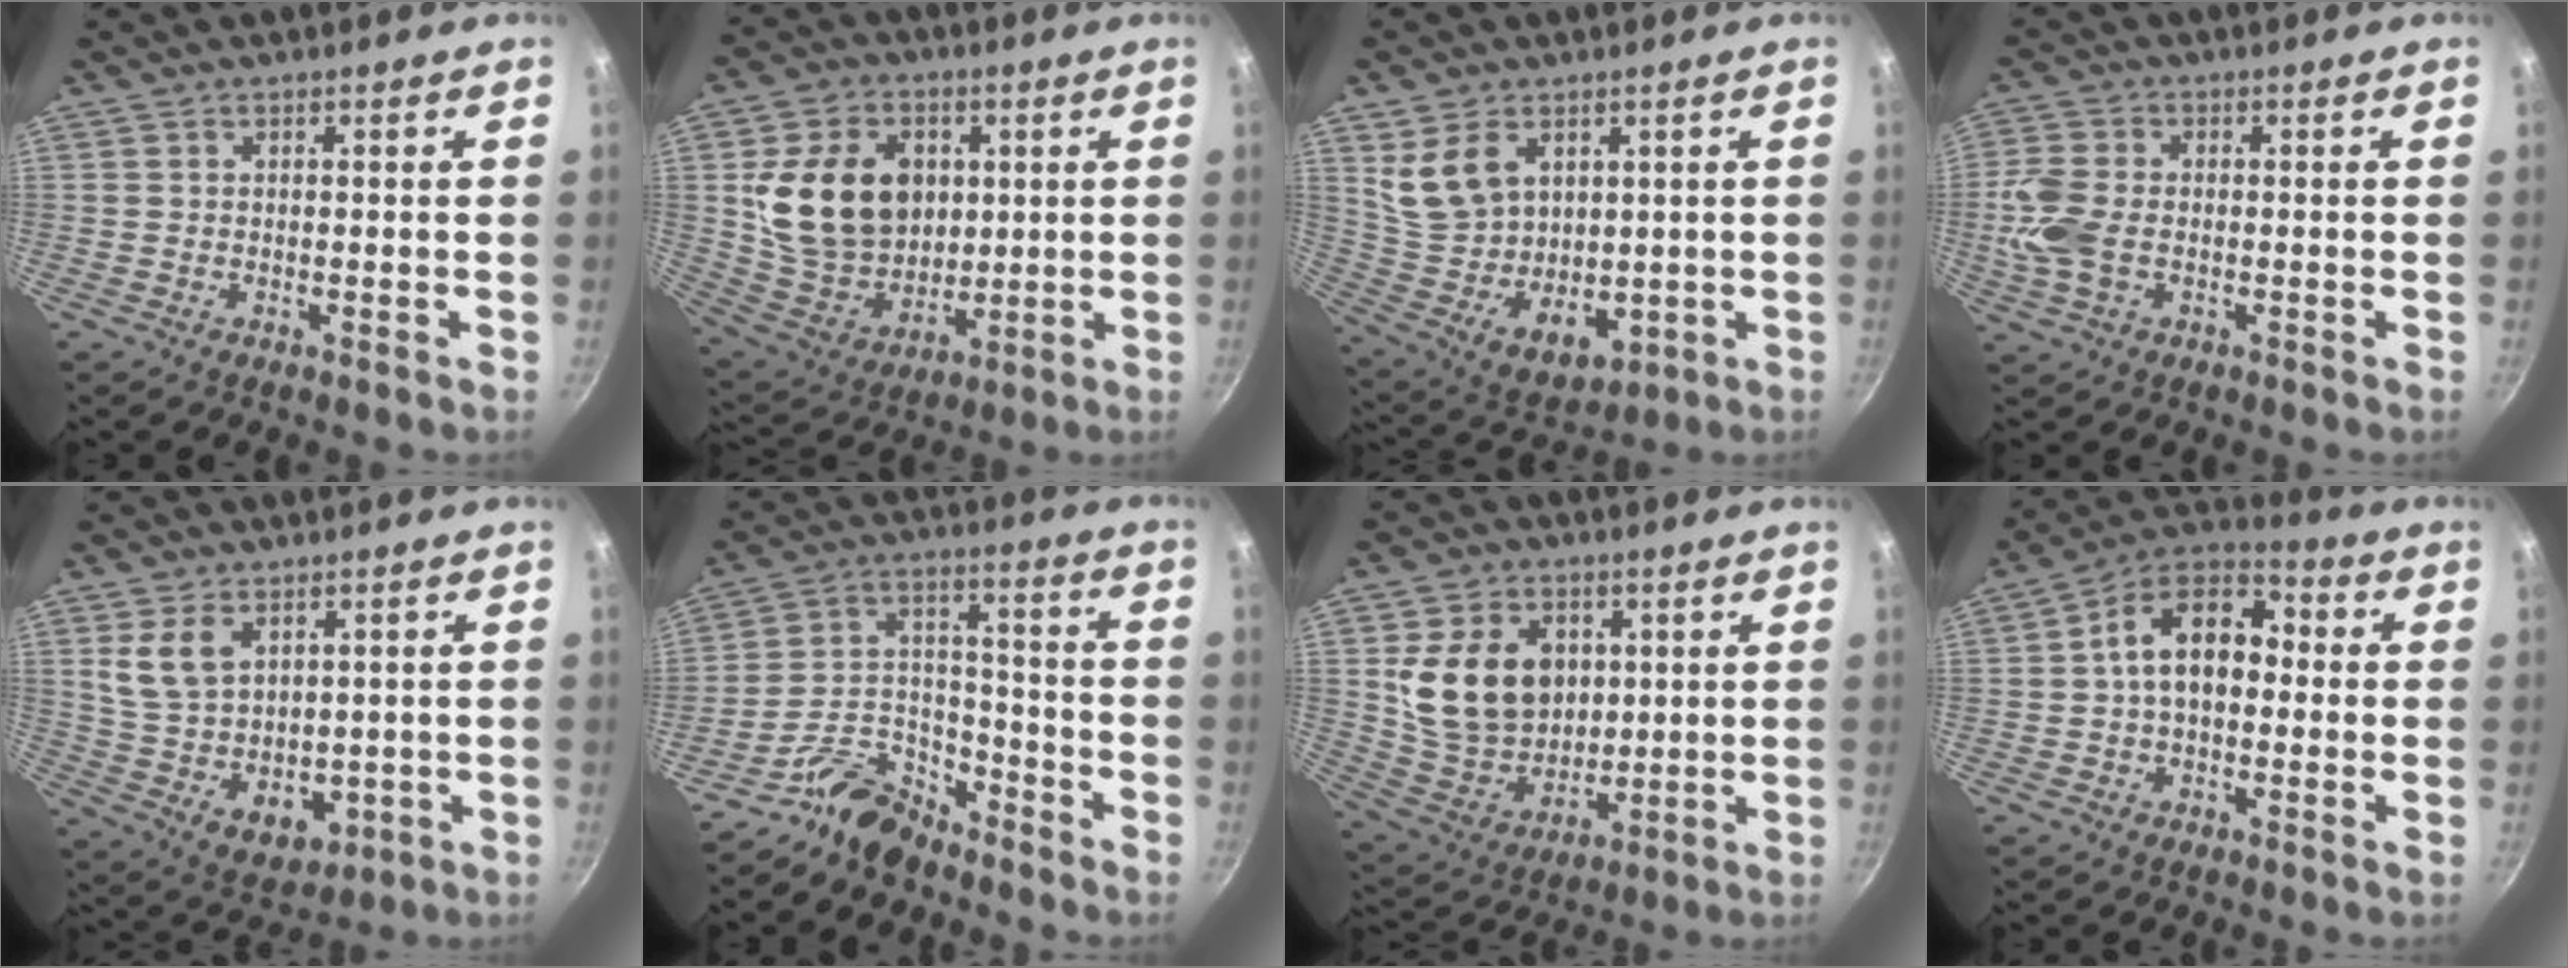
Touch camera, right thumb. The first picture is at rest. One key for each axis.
{"total": 18.7, "fx": 3.3, "fy": 14.3, "fz": 11.6, "tx": -0.180, "ty": -0.006, "tz": 0.070}
{"total": 13.8, "fx": 4.6, "fy": 9.8, "fz": 8.6, "tx": -0.123, "ty": -0.037, "tz": 0.113}
{"total": 8.3, "fx": -1.2, "fy": 5.5, "fz": 6.1, "tx": -0.135, "ty": 0.005, "tz": -0.031}
{"total": 11.6, "fx": 3.3, "fy": 8.3, "fz": 7.4, "tx": -0.108, "ty": -0.027, "tz": 0.084}
{"total": 10.5, "fx": -8.5, "fy": 5.0, "fz": 3.5, "tx": -0.043, "ty": 0.095, "tz": -0.168}
{"total": 16.5, "fx": 3.2, "fy": 12.6, "fz": 10.0, "tx": -0.153, "ty": -0.012, "tz": 0.070}
{"total": 13.2, "fx": 0.4, "fy": 8.6, "fz": 10.0, "tx": -0.124, "ty": 0.043, "tz": -0.015}